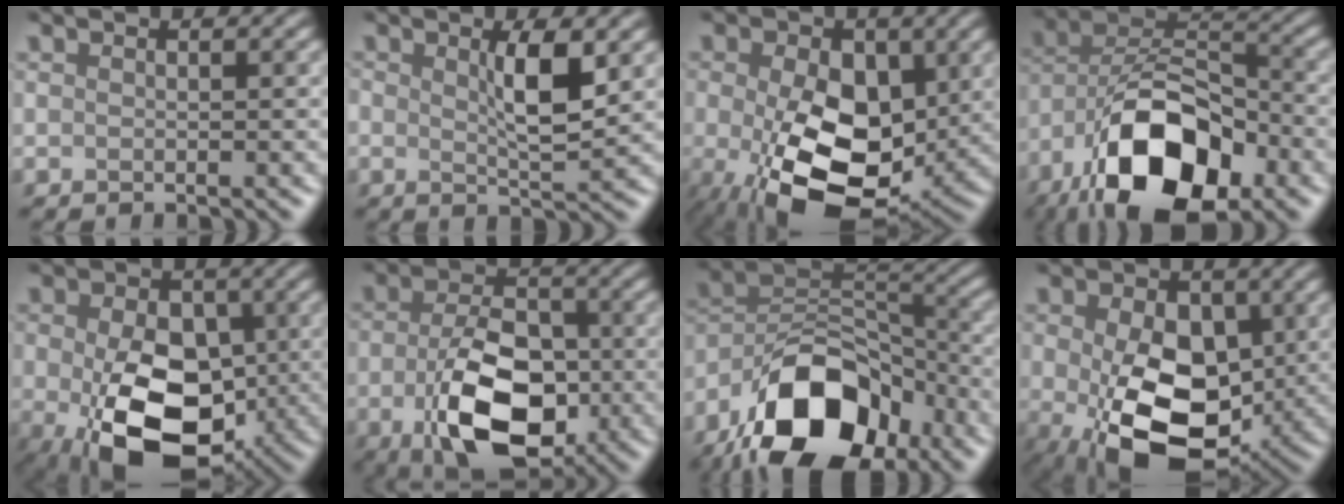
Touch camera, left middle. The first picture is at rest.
{"total": 2.9, "force": [0.8, 0.2, 2.8], "torque": [-0.058, 0.004, 0.020]}
{"total": 11.6, "force": [-2.0, 7.1, 9.0], "torque": [-0.166, -0.022, -0.024]}
{"total": 12.5, "force": [-6.5, 6.5, 8.5], "torque": [-0.159, -0.005, -0.112]}
{"total": 11.0, "force": [-2.5, 7.2, 8.0], "torque": [-0.138, -0.025, -0.029]}
{"total": 9.3, "force": [-3.5, 5.2, 6.9], "torque": [-0.142, -0.006, -0.058]}
{"total": 13.0, "force": [-8.1, 7.1, 7.4], "torque": [-0.126, 0.018, -0.145]}
{"total": 10.4, "force": [-1.5, 6.7, 7.8], "torque": [-0.148, -0.022, -0.017]}